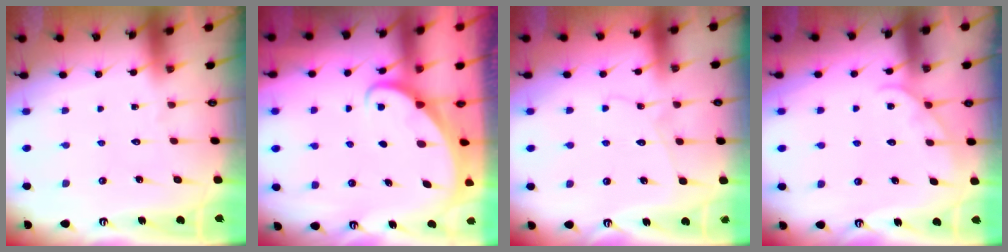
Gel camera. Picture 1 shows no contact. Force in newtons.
{"total": 1.6, "press": 1.6, "slide": 0.1}
{"total": 3.6, "press": 3.6, "slide": 0.4}
{"total": 5.1, "press": 5.1, "slide": 0.4}